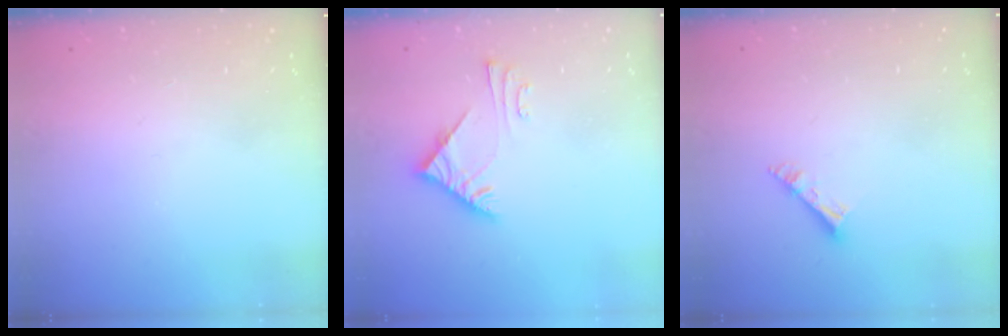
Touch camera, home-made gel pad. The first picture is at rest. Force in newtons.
{"total": 6.0, "press": 6.0, "slide": 0.7}
{"total": 4.1, "press": 4.1, "slide": 0.2}